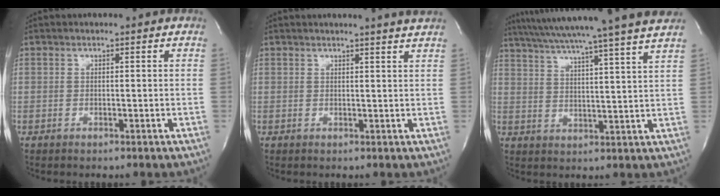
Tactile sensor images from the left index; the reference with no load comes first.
{"total": 4.6, "force": [4.2, -1.0, 1.6], "torque": [-0.022, -0.007, 0.032]}
{"total": 22.0, "force": [19.1, -1.9, 10.8], "torque": [-0.187, -0.019, 0.257]}